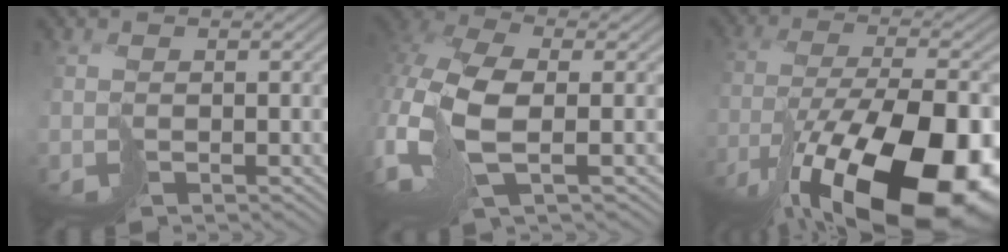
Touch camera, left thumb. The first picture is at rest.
{"total": 10.7, "force": [-1.9, 5.0, 9.3], "torque": [-0.239, -0.008, -0.042]}
{"total": 20.0, "force": [-11.6, 6.8, 14.9], "torque": [-0.220, -0.056, -0.170]}